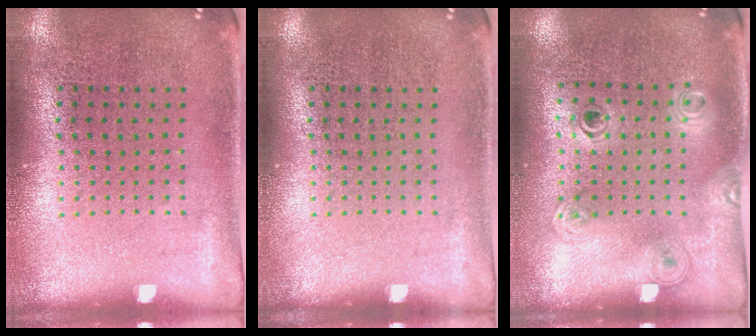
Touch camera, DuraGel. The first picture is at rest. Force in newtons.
{"total": 0.0}
{"total": 1.2, "press": 1.1, "slide": 0.5}